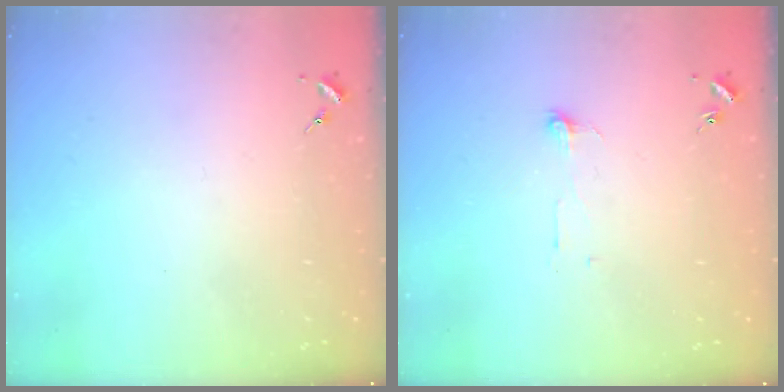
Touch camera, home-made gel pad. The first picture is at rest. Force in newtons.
{"total": 3.8, "press": 3.8, "slide": 0.3}